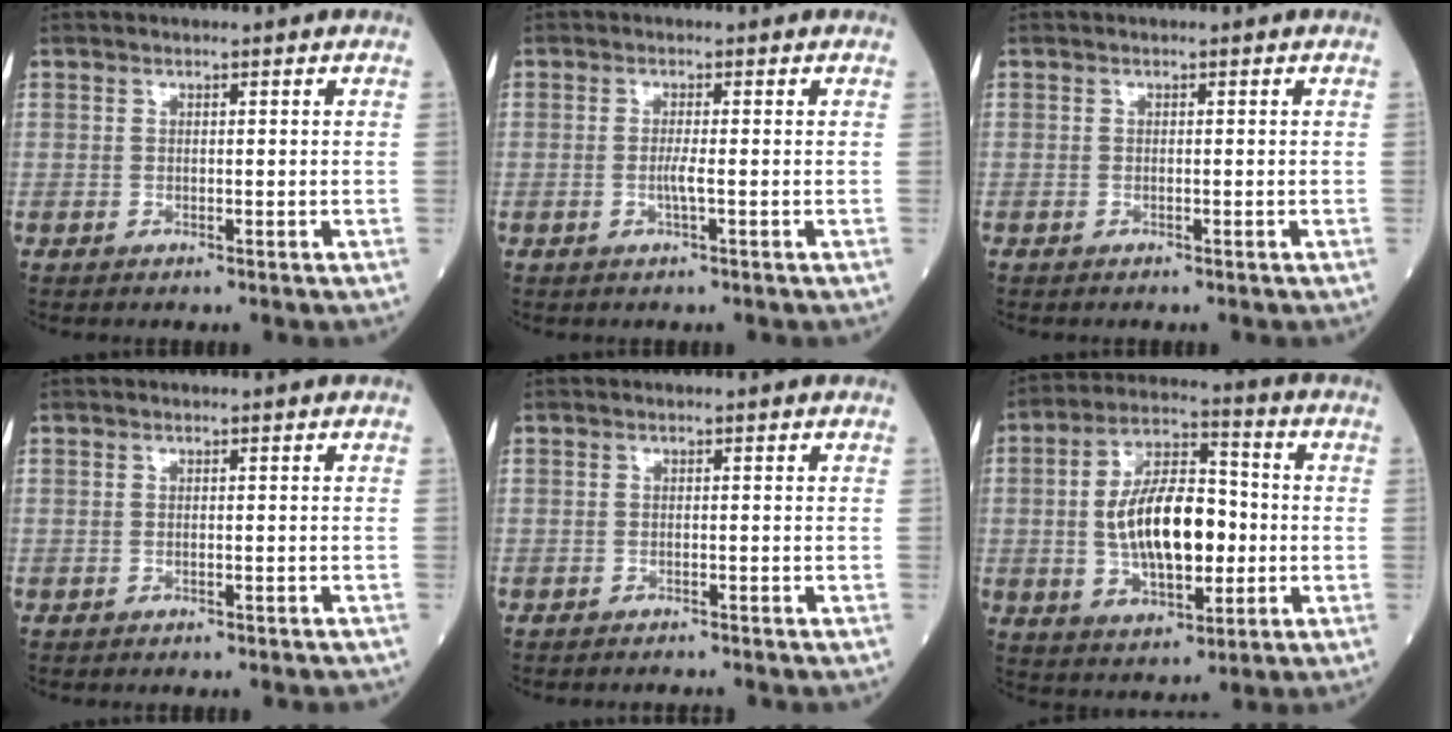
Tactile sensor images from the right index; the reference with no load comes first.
{"total": 1.6, "force": [-0.4, -0.3, 1.5], "torque": [-0.032, -0.002, -0.010]}
{"total": 0.0}
{"total": 2.5, "force": [-2.2, 0.7, 1.0], "torque": [-0.020, -0.004, -0.022]}
{"total": 1.7, "force": [-1.6, -0.1, 0.1], "torque": [-0.002, -0.004, -0.021]}
{"total": 14.3, "force": [-1.0, 6.3, 12.7], "torque": [-0.236, 0.014, -0.014]}